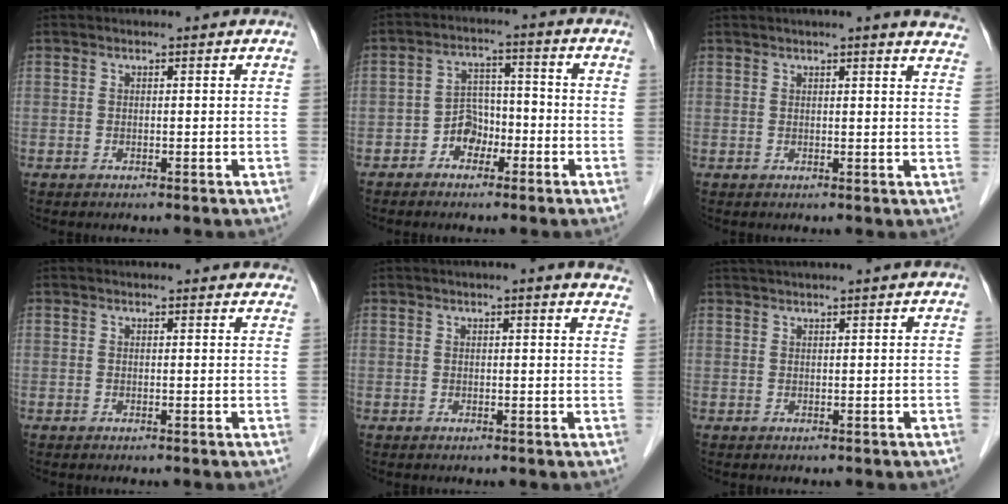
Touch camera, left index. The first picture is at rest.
{"total": 4.9, "force": [-2.5, 3.4, 2.4], "torque": [-0.038, 0.019, -0.047]}
{"total": 9.4, "force": [8.3, 0.2, 4.4], "torque": [-0.044, -0.007, 0.071]}
{"total": 9.6, "force": [9.1, 1.9, 2.5], "torque": [-0.013, 0.016, 0.086]}
{"total": 8.4, "force": [7.4, 0.2, 4.0], "torque": [-0.040, -0.003, 0.061]}
{"total": 6.0, "force": [5.2, -1.0, 2.7], "torque": [-0.034, 0.031, 0.074]}